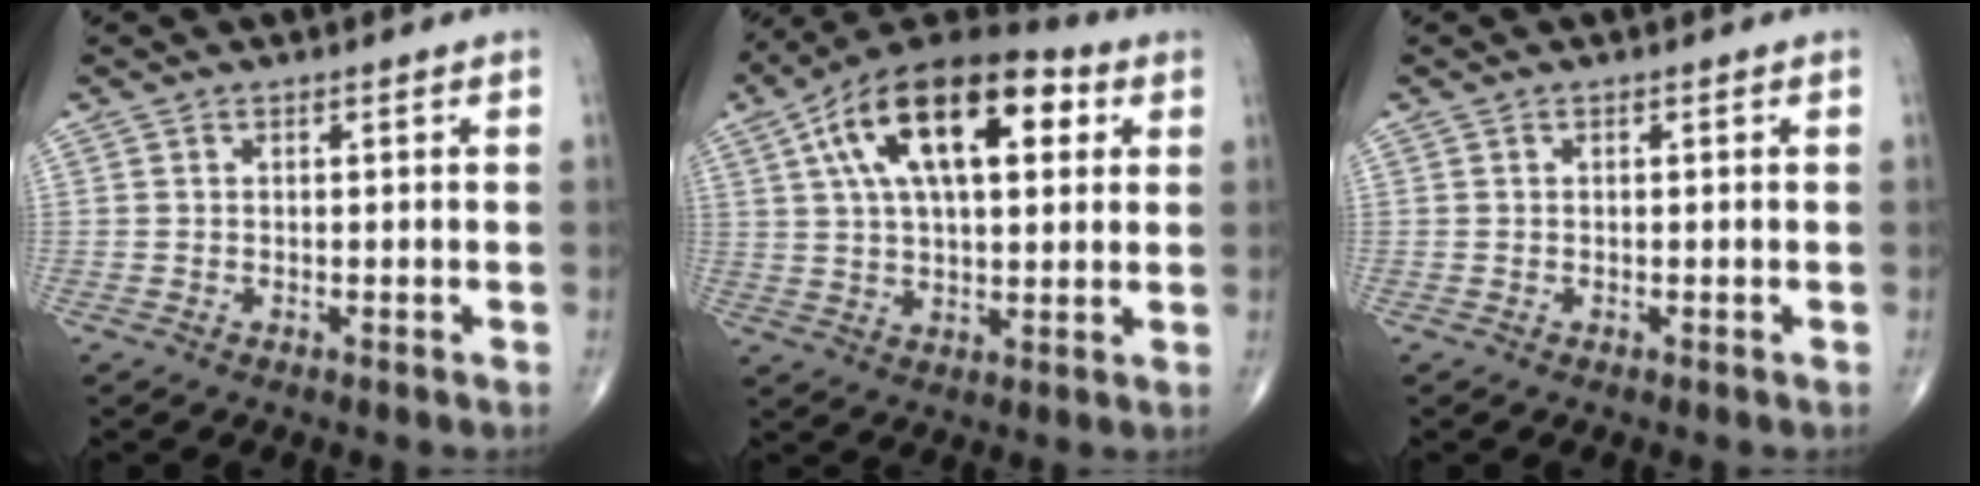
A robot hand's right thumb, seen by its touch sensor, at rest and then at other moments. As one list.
[{"total": 21.5, "force": [7.0, 10.4, 17.5], "torque": [-0.277, 0.016, 0.108]}, {"total": 0.0}]